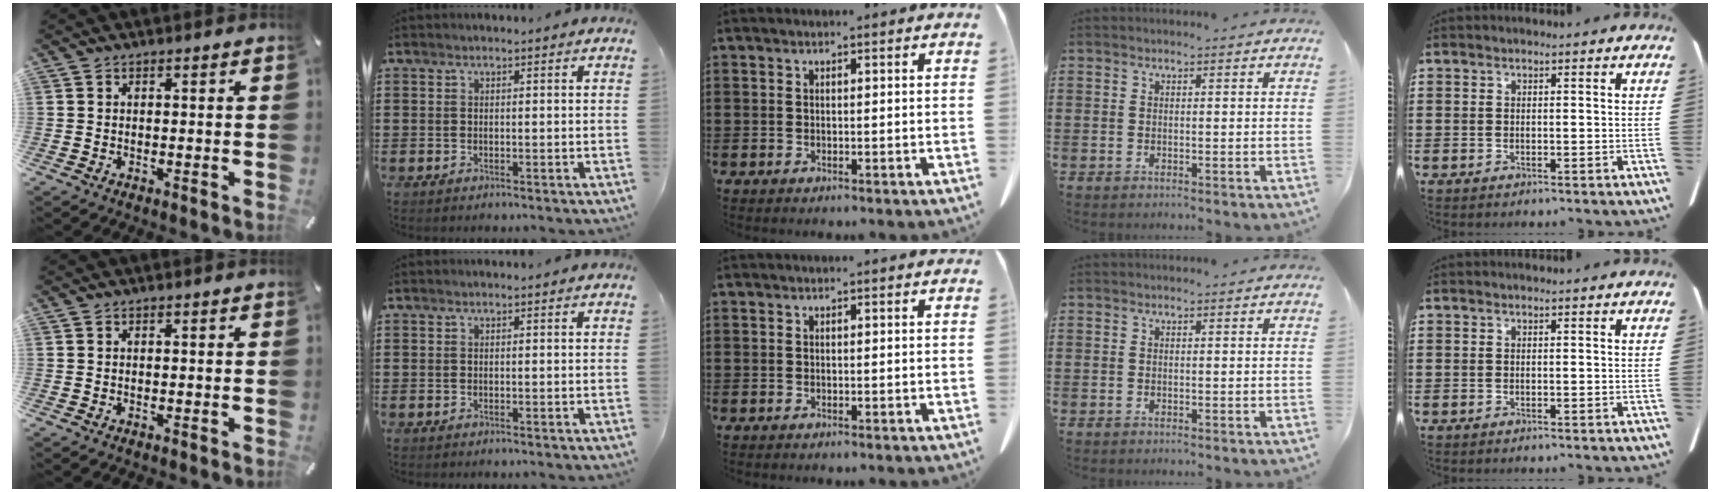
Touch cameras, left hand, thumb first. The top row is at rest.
{}